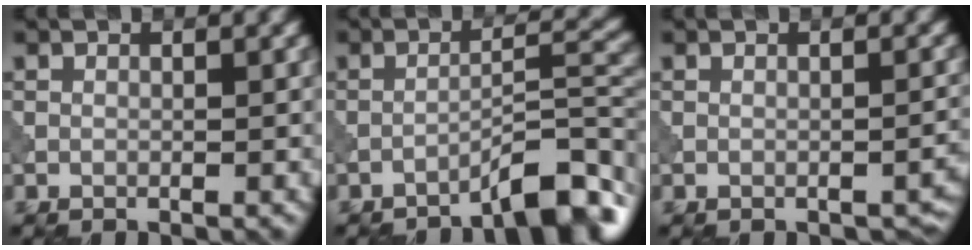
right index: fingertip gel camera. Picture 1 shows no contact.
{"total": 5.9, "force": [-4.4, 0.9, 3.9], "torque": [-0.051, 0.018, -0.068]}
{"total": 1.3, "force": [-1.0, 0.5, 0.6], "torque": [-0.005, -0.001, -0.012]}